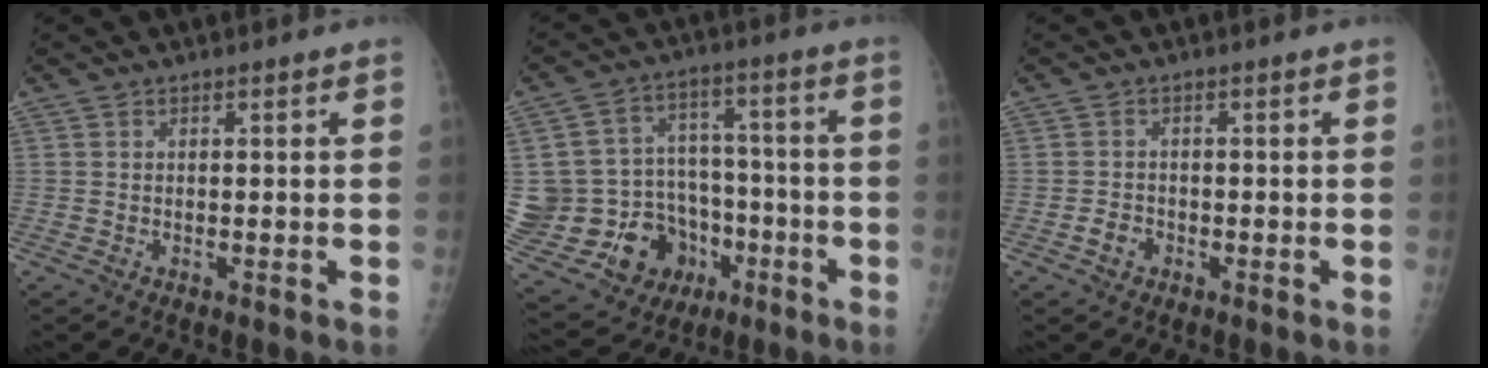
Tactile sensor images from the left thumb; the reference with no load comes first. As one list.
[{"total": 21.3, "force": [-5.4, 17.7, 10.7], "torque": [-0.195, 0.065, -0.060]}, {"total": 2.2, "force": [-1.2, 1.8, 0.8], "torque": [-0.005, 0.010, -0.019]}]